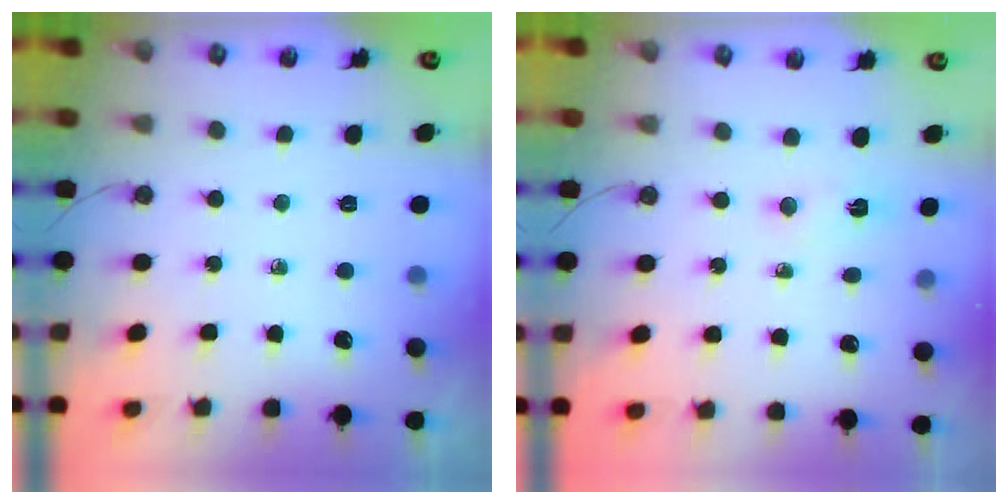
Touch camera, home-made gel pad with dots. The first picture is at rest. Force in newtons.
{"total": 4.9, "press": 1.9, "slide": 4.6}